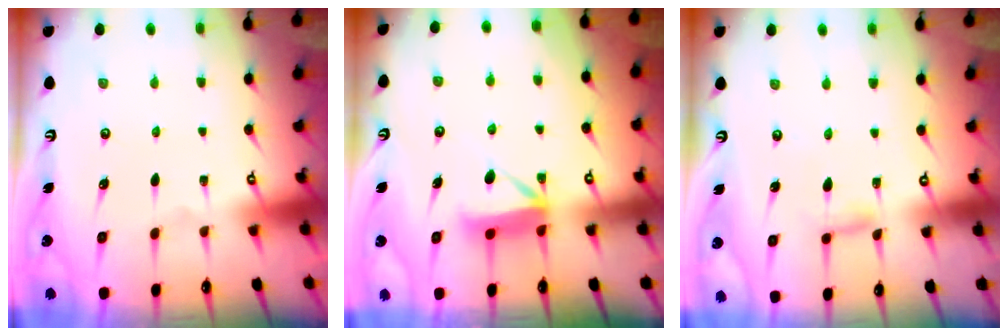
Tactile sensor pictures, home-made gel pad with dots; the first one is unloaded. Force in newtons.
{"total": 7.5, "press": 7.4, "slide": 1.1}
{"total": 4.1, "press": 4.1, "slide": 0.4}